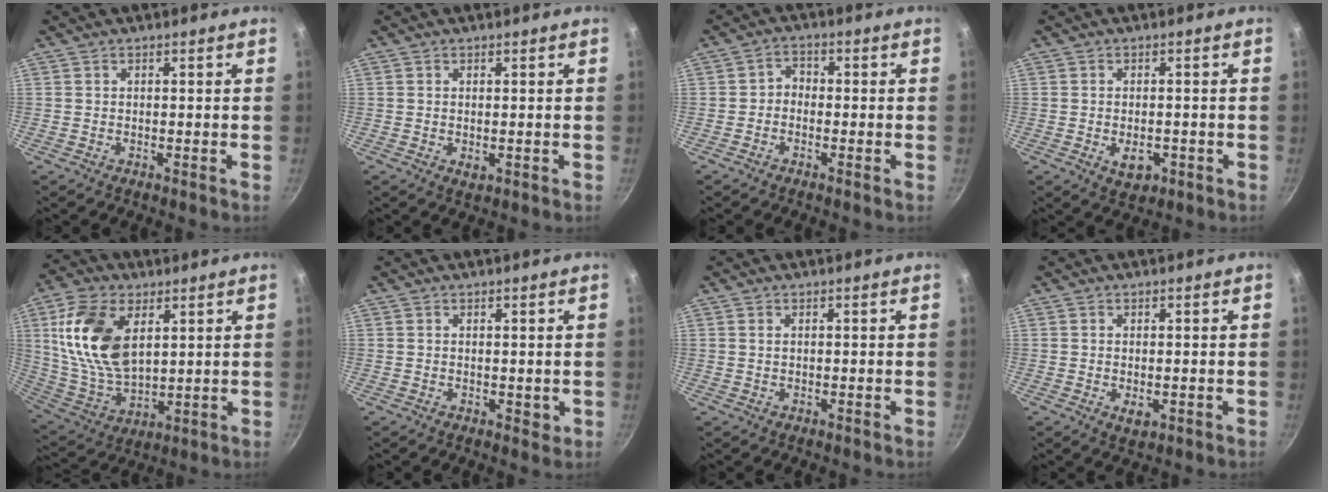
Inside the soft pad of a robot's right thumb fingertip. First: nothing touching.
{"total": 1.5, "force": [-0.1, 0.8, 1.3], "torque": [-0.021, -0.004, 0.000]}
{"total": 2.5, "force": [-1.0, 2.0, 1.1], "torque": [-0.010, 0.016, -0.026]}
{"total": 4.6, "force": [-1.4, 2.9, 3.2], "torque": [-0.040, 0.003, -0.012]}
{"total": 17.5, "force": [5.3, 10.1, 13.2], "torque": [-0.241, -0.017, 0.114]}
{"total": 1.5, "force": [0.2, 0.9, 1.2], "torque": [-0.013, -0.002, 0.003]}
{"total": 0.7, "force": [0.2, 0.4, 0.6], "torque": [-0.010, 0.001, 0.004]}
{"total": 2.7, "force": [-0.5, 1.5, 2.2], "torque": [-0.035, -0.007, -0.005]}